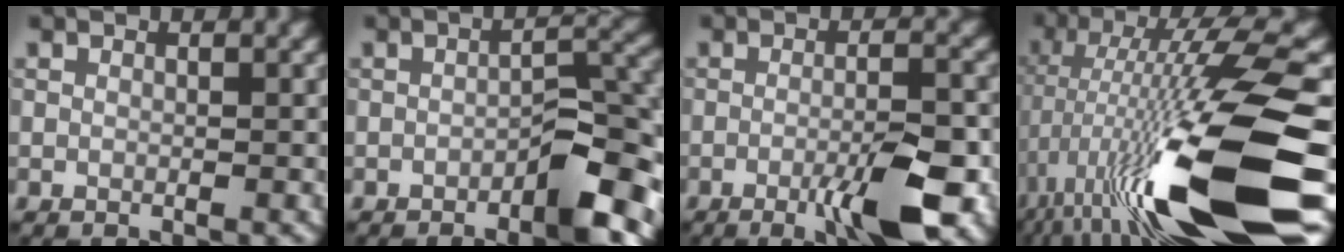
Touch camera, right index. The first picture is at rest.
{"total": 6.8, "force": [-3.0, 2.3, 5.6], "torque": [-0.066, 0.016, -0.044]}
{"total": 6.0, "force": [-2.3, 1.1, 5.4], "torque": [-0.089, 0.000, -0.038]}
{"total": 16.6, "force": [-4.7, 2.9, 15.7], "torque": [-0.276, 0.011, -0.071]}